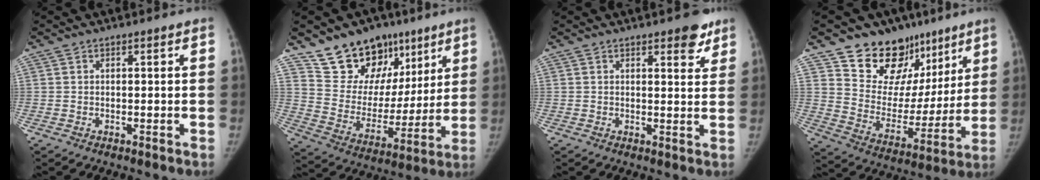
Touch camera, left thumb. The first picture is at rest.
{"total": 19.0, "force": [12.5, 12.4, 7.1], "torque": [-0.049, -0.057, 0.216]}
{"total": 4.8, "force": [3.2, 1.9, 3.1], "torque": [-0.017, -0.016, 0.037]}
{"total": 19.5, "force": [13.2, 12.5, 7.0], "torque": [-0.042, -0.070, 0.211]}